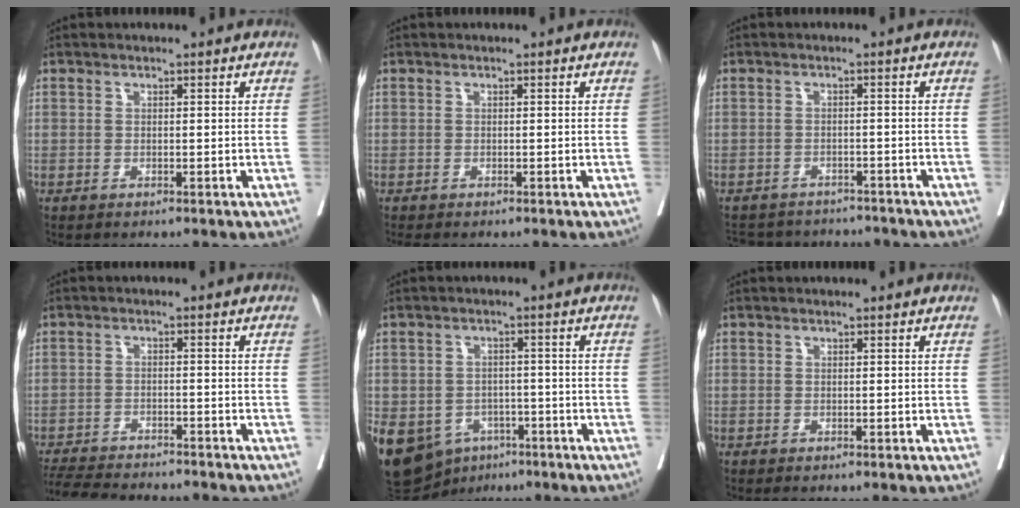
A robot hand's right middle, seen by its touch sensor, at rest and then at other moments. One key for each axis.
{"total": 0.9, "fx": -0.8, "fy": 0.3, "fz": 0.3, "tx": -0.007, "ty": -0.003, "tz": -0.016}
{"total": 11.2, "fx": -10.4, "fy": 3.3, "fz": 2.2, "tx": -0.043, "ty": 0.014, "tz": -0.132}
{"total": 12.2, "fx": -11.3, "fy": 1.7, "fz": 4.3, "tx": -0.075, "ty": -0.010, "tz": -0.163}
{"total": 19.5, "fx": -9.0, "fy": 15.0, "fz": 8.7, "tx": -0.253, "ty": -0.005, "tz": -0.119}
{"total": 0.0}